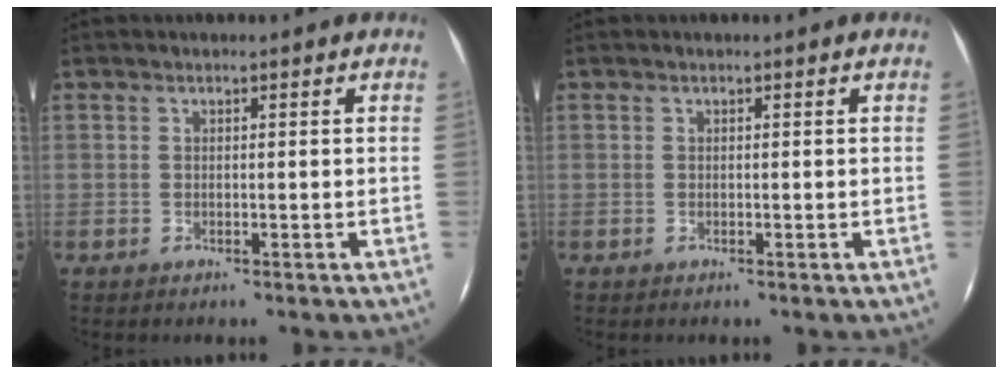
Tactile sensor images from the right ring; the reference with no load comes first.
{"total": 0.0}